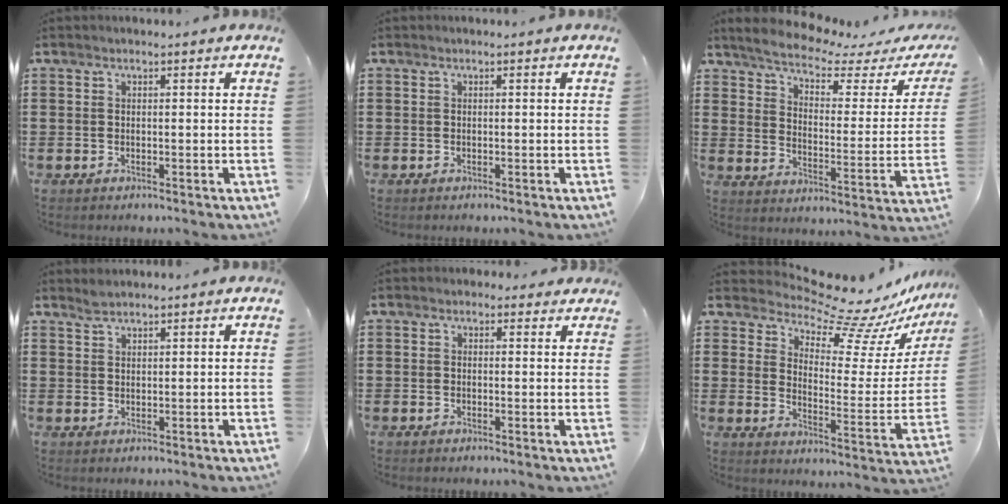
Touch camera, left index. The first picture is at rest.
{"total": 0.0}
{"total": 4.9, "force": [4.3, 0.6, 2.4], "torque": [-0.073, -0.030, 0.067]}
{"total": 1.6, "force": [1.5, 0.3, 0.4], "torque": [-0.011, 0.000, 0.029]}
{"total": 1.4, "force": [0.9, 1.1, 0.2], "torque": [-0.001, 0.005, 0.015]}
{"total": 11.3, "force": [10.1, 2.5, 4.4], "torque": [-0.092, -0.085, 0.172]}